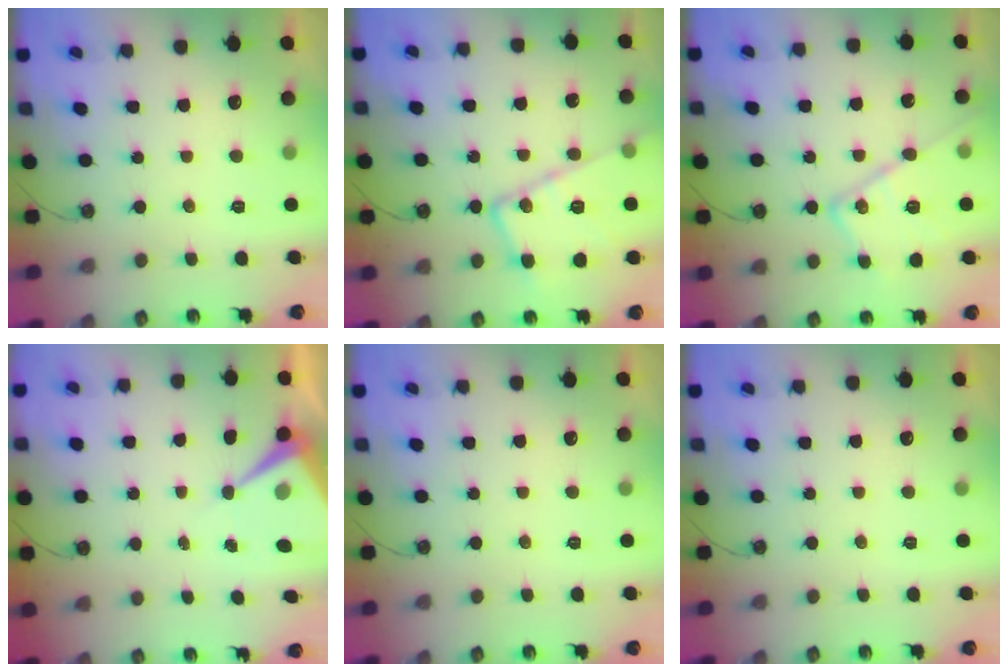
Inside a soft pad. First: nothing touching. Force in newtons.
{"total": 18.5, "press": 18.4, "slide": 1.8}
{"total": 16.1, "press": 16.0, "slide": 1.2}
{"total": 7.9, "press": 7.9, "slide": 0.6}
{"total": 0.0}
{"total": 0.0}